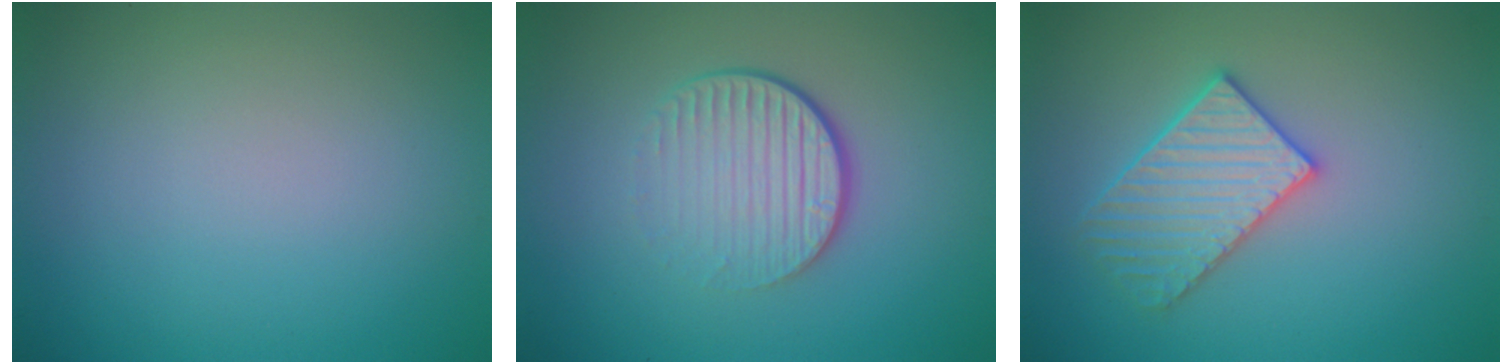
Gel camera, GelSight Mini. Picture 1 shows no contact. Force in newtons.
{"total": 4.4, "press": 2.7, "slide": 3.5}
{"total": 3.4, "press": 3.3, "slide": 0.8}